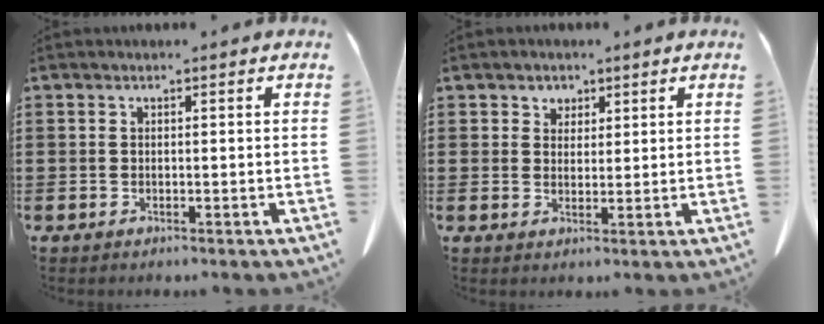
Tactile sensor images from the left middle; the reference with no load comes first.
{"total": 2.2, "force": [1.6, 1.5, 0.0], "torque": [-0.010, 0.007, 0.031]}